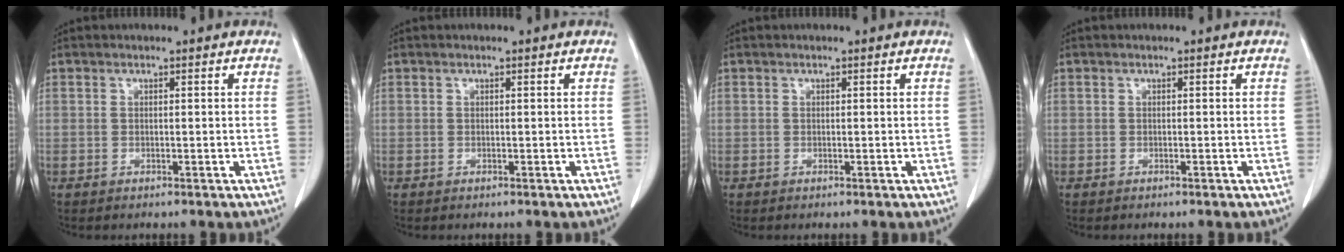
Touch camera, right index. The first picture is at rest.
{"total": 0.0}
{"total": 0.0}
{"total": 0.0}